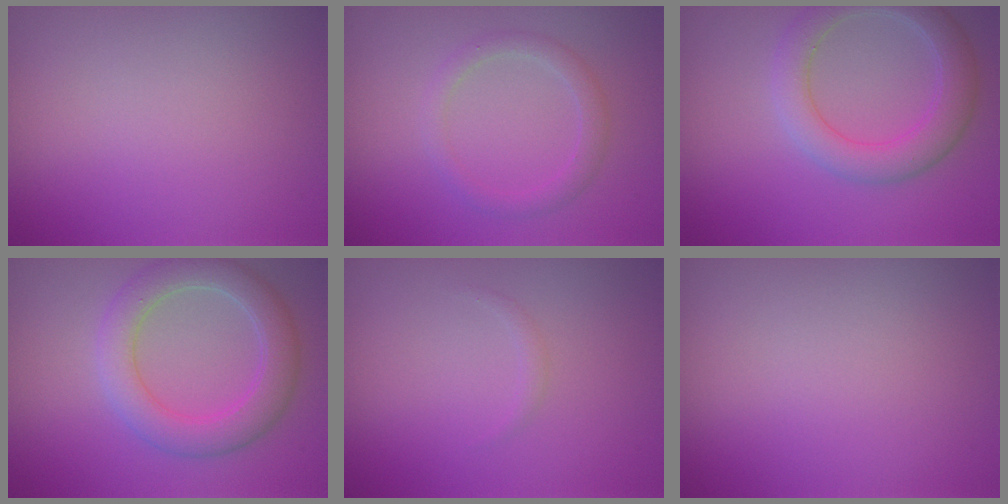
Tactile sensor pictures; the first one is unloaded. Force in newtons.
{"total": 1.9, "press": 1.9, "slide": 0.1}
{"total": 4.4, "press": 4.4, "slide": 0.3}
{"total": 4.7, "press": 4.7, "slide": 0.5}
{"total": 0.5, "press": 0.5, "slide": 0.0}
{"total": 0.0}